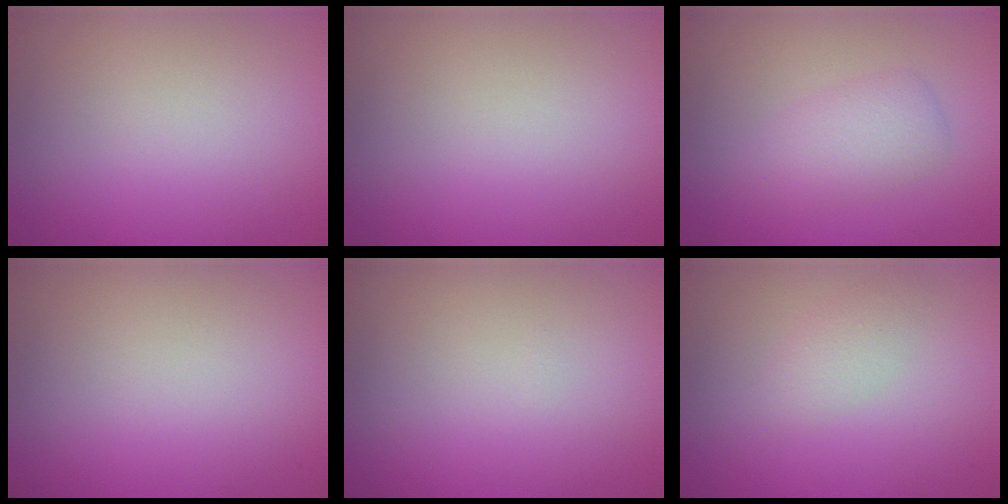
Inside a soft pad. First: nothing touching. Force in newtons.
{"total": 0.0}
{"total": 2.9, "press": 2.9, "slide": 0.0}
{"total": 0.0}
{"total": 0.0}
{"total": 1.6, "press": 1.6, "slide": 0.1}